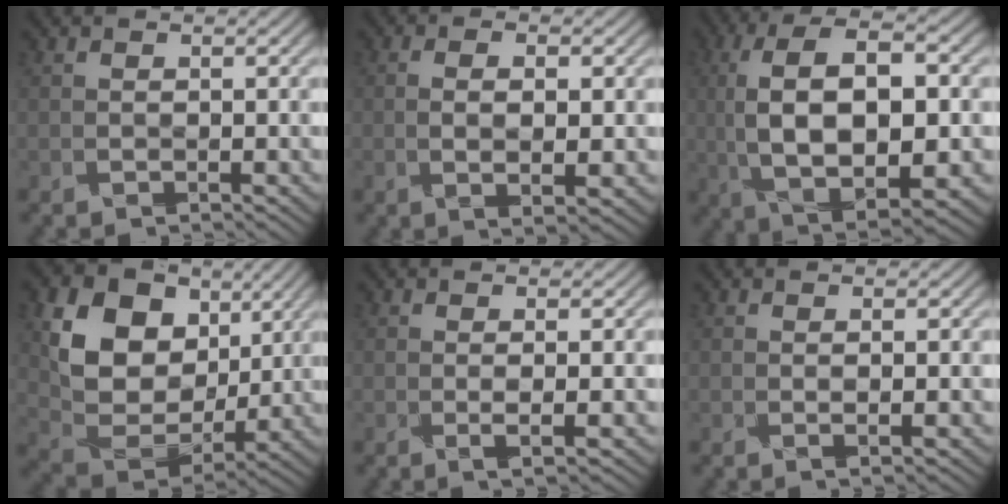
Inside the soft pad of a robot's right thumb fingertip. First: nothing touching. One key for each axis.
{"total": 3.9, "fx": -0.3, "fy": 1.3, "fz": 3.6, "tx": -0.071, "ty": -0.004, "tz": -0.001}
{"total": 13.8, "fx": -0.2, "fy": 6.1, "fz": 12.3, "tx": -0.250, "ty": 0.002, "tz": 0.000}
{"total": 13.1, "fx": 4.7, "fy": 9.6, "fz": 7.7, "tx": -0.163, "ty": -0.005, "tz": 0.083}
{"total": 1.8, "fx": -0.1, "fy": 0.2, "fz": 1.8, "tx": -0.039, "ty": -0.001, "tz": -0.002}
{"total": 1.0, "fx": 0.0, "fy": 0.1, "fz": 1.0, "tx": -0.023, "ty": -0.001, "tz": 0.000}